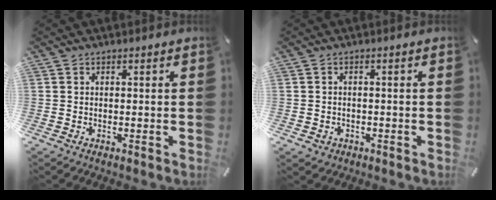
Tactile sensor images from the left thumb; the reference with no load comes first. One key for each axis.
{"total": 1.8, "fx": -0.7, "fy": 1.6, "fz": 0.6, "tx": -0.012, "ty": 0.004, "tz": -0.016}